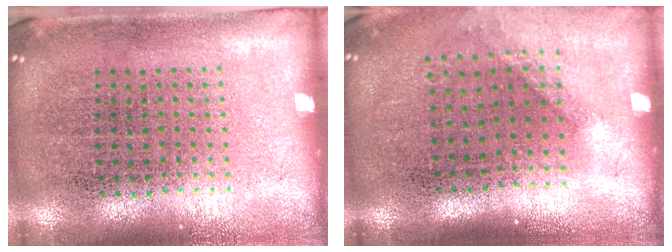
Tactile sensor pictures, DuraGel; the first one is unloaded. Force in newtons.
{"total": 1.3, "press": 0.9, "slide": 0.8}